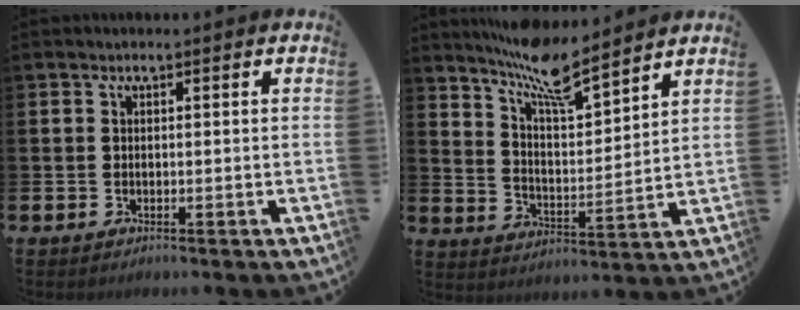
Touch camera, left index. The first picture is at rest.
{"total": 9.4, "force": [8.5, 1.3, 3.8], "torque": [-0.100, -0.052, 0.152]}